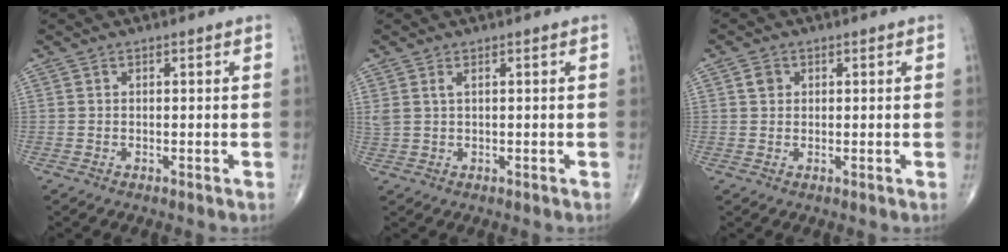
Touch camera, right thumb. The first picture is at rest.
{"total": 2.2, "force": [1.0, 0.9, 1.7], "torque": [-0.047, 0.011, 0.030]}
{"total": 1.9, "force": [0.6, 1.6, 0.8], "torque": [-0.007, -0.001, 0.009]}